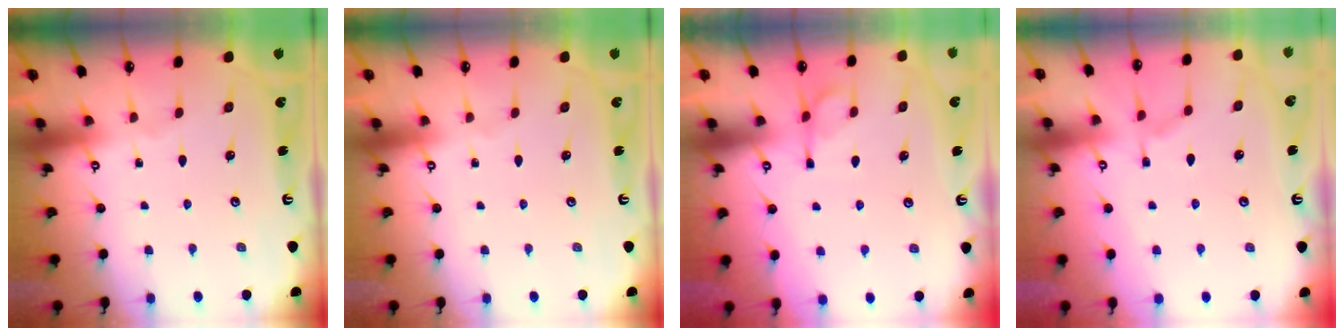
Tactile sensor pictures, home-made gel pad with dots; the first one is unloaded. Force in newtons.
{"total": 0.0}
{"total": 1.2, "press": 0.2, "slide": 1.2}
{"total": 1.4, "press": 0.1, "slide": 1.4}